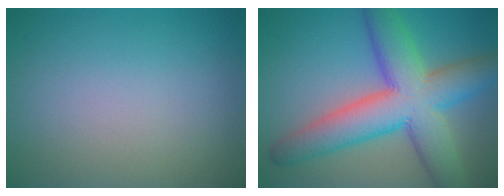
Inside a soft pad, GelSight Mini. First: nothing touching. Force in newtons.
{"total": 10.4, "press": 10.4, "slide": 0.5}